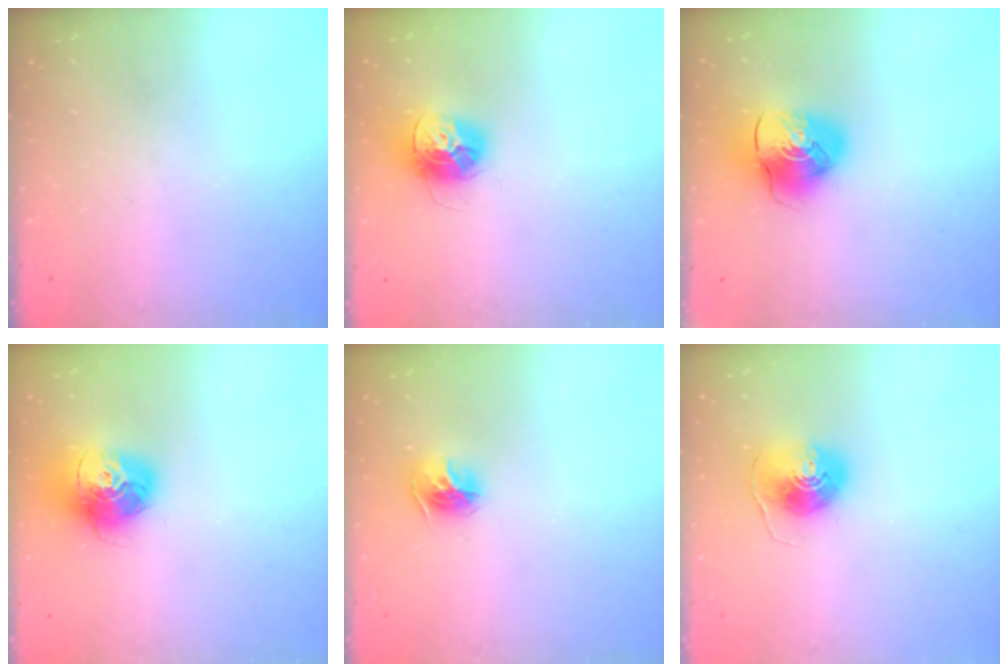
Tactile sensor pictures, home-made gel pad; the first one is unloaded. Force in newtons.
{"total": 13.4, "press": 13.4, "slide": 1.2}
{"total": 12.6, "press": 12.5, "slide": 1.6}
{"total": 15.7, "press": 15.7, "slide": 1.4}
{"total": 10.3, "press": 10.3, "slide": 0.6}
{"total": 8.3, "press": 8.3, "slide": 0.6}